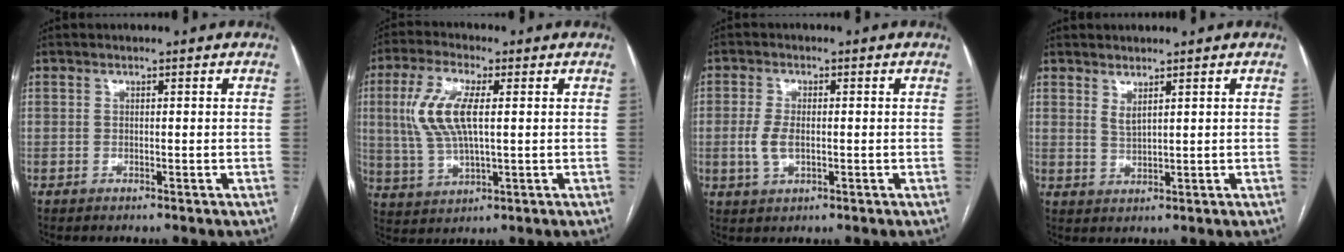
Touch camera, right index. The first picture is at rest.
{"total": 9.9, "force": [1.7, 3.2, 9.2], "torque": [-0.210, 0.009, 0.036]}
{"total": 4.1, "force": [-0.5, 1.9, 3.6], "torque": [-0.083, -0.002, -0.009]}
{"total": 1.8, "force": [1.3, 0.2, 1.2], "torque": [-0.027, -0.009, 0.032]}